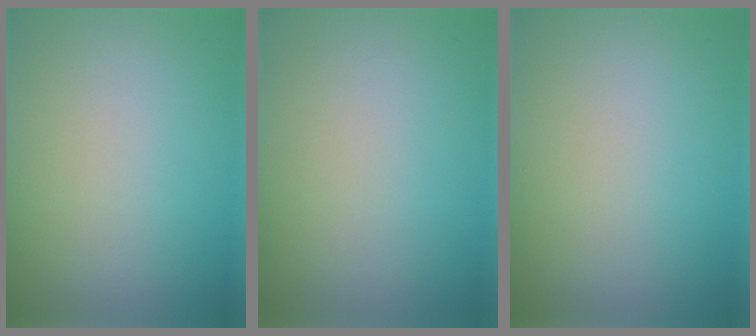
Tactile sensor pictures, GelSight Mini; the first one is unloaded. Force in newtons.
{"total": 0.0}
{"total": 0.0}